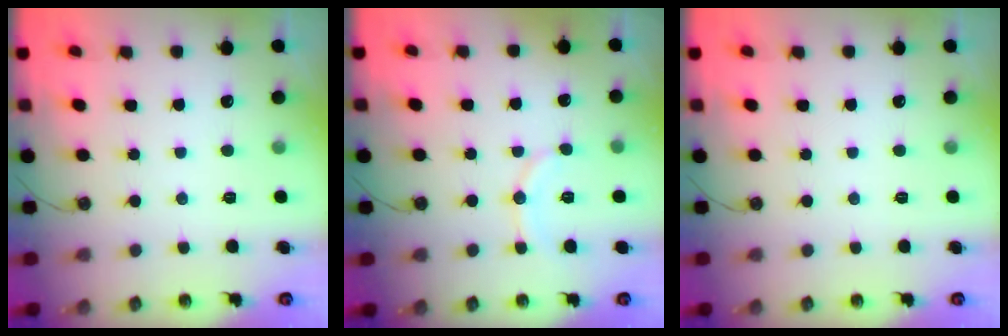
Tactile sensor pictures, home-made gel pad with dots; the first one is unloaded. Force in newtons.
{"total": 7.6, "press": 7.4, "slide": 1.6}
{"total": 0.0}